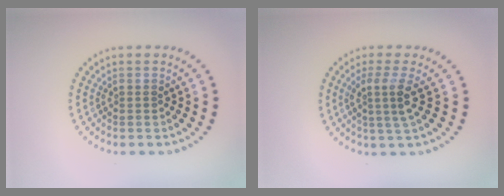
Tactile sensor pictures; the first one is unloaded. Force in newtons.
{"total": 2.9, "press": 2.1, "slide": 2.0}